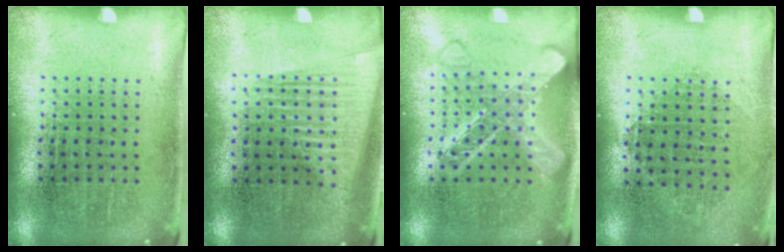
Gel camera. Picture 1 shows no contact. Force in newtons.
{"total": 1.6, "press": 1.4, "slide": 0.6}
{"total": 2.1, "press": 2.1, "slide": 0.3}
{"total": 0.8, "press": 0.8, "slide": 0.3}